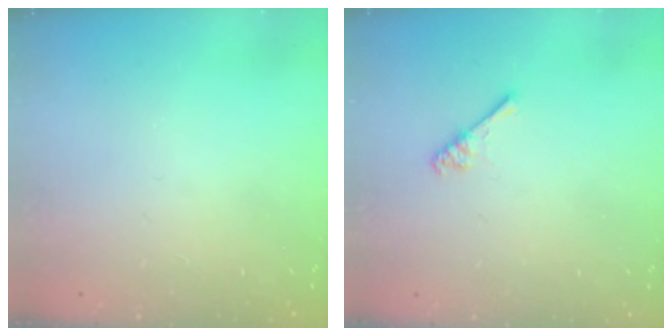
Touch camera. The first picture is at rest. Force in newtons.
{"total": 3.2, "press": 3.1, "slide": 0.5}